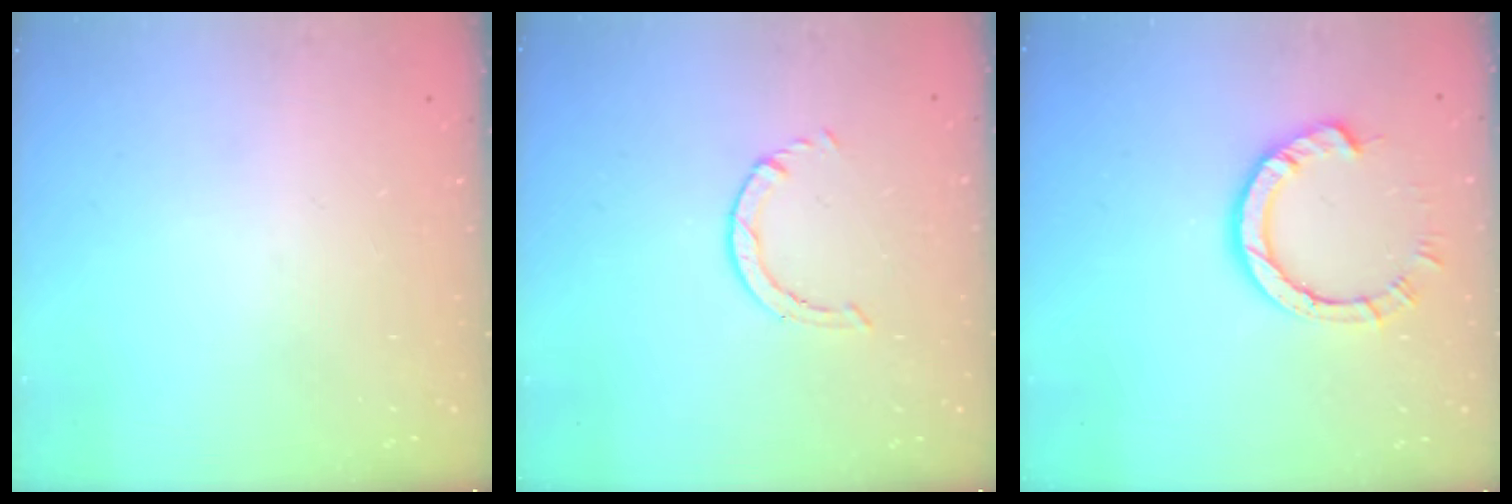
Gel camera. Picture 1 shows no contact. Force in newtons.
{"total": 0.8, "press": 0.7, "slide": 0.1}
{"total": 7.7, "press": 7.7, "slide": 0.6}